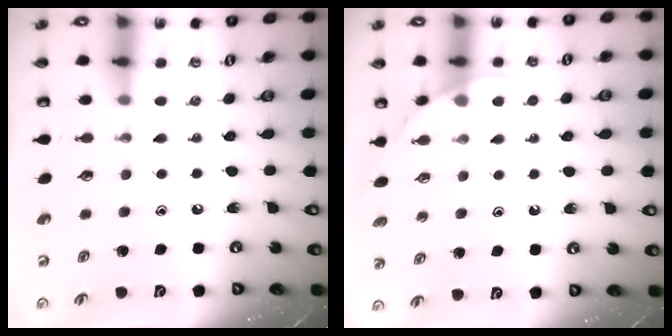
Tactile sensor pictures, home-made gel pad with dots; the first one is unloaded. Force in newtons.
{"total": 4.7, "press": 4.7, "slide": 0.4}